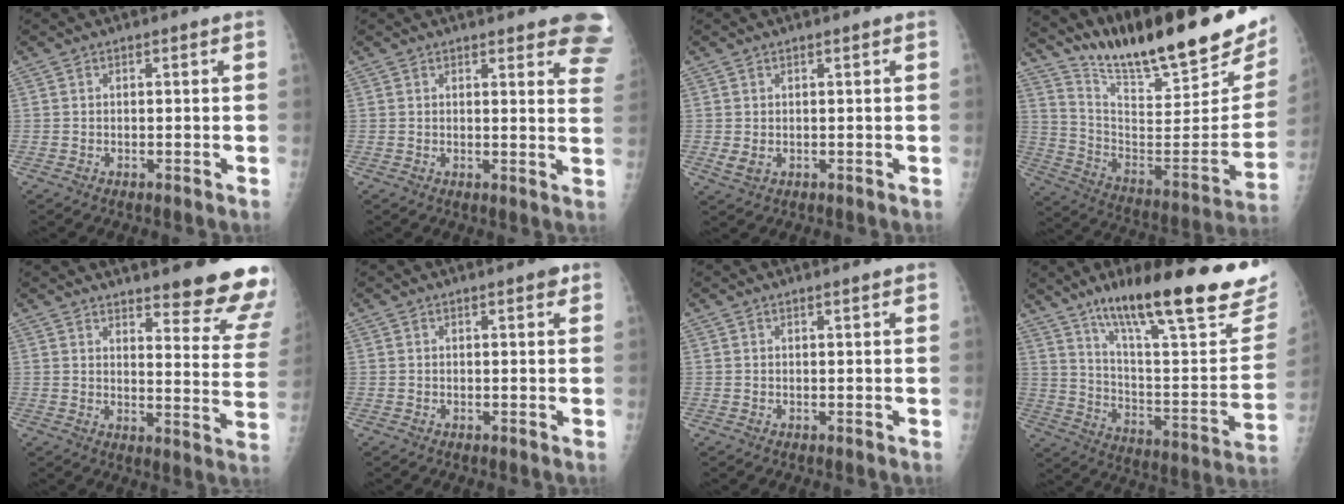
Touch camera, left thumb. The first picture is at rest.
{"total": 11.0, "force": [8.6, 2.9, 6.2], "torque": [-0.036, -0.036, 0.076]}
{"total": 2.1, "force": [0.3, 1.2, 1.7], "torque": [-0.030, -0.003, 0.013]}
{"total": 28.6, "force": [22.4, 5.3, 17.0], "torque": [-0.241, -0.117, 0.351]}
{"total": 17.5, "force": [14.3, 3.6, 9.4], "torque": [-0.085, -0.108, 0.168]}
{"total": 1.7, "force": [1.0, 0.5, 1.2], "torque": [-0.013, -0.002, 0.011]}
{"total": 1.1, "force": [0.9, 0.0, 0.7], "torque": [-0.006, 0.002, 0.015]}
{"total": 30.5, "force": [19.6, 6.8, 22.3], "torque": [-0.304, -0.060, 0.307]}